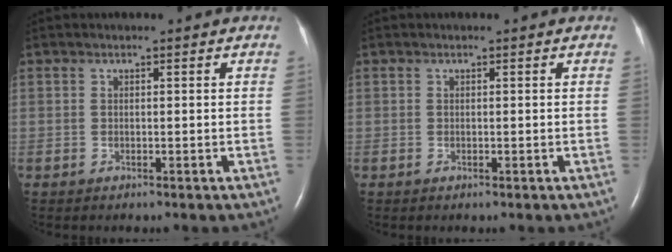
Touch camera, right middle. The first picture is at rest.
{"total": 0.0}